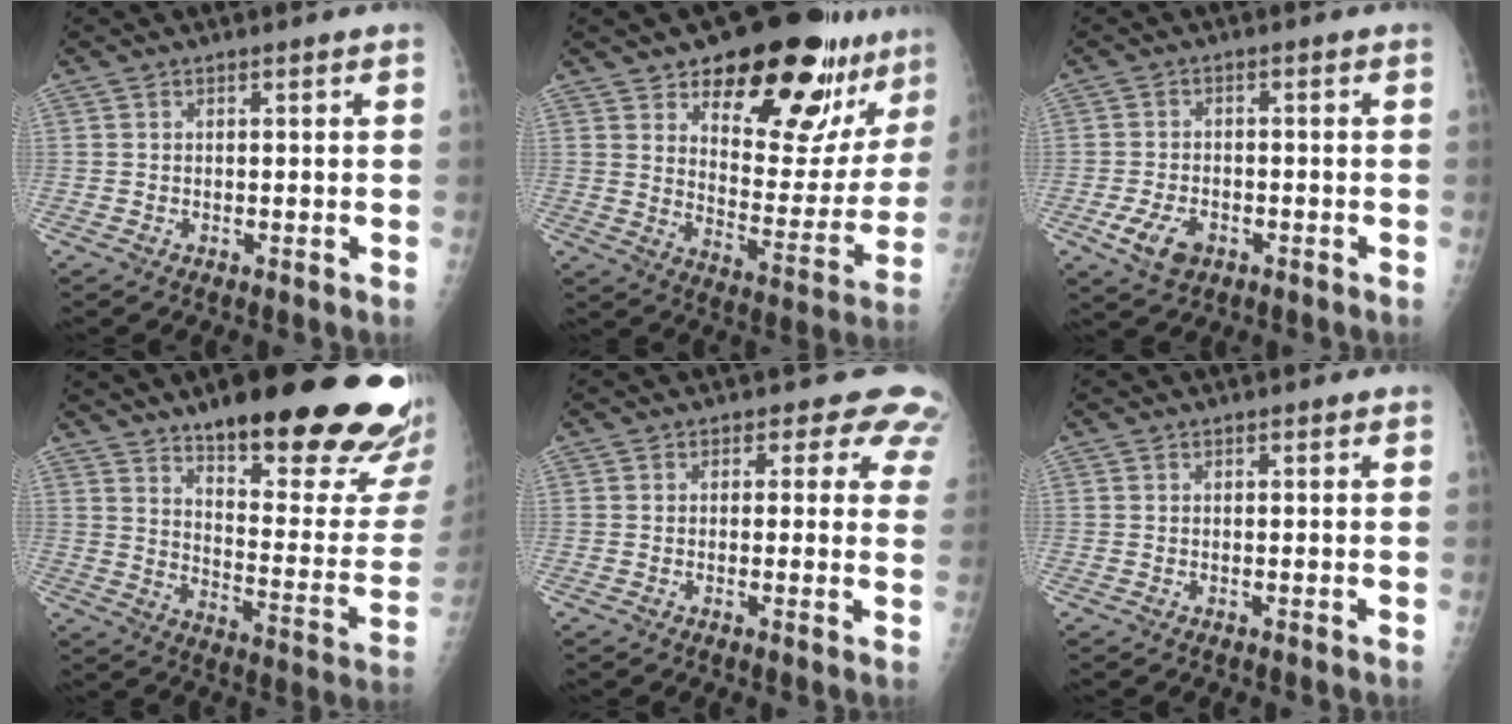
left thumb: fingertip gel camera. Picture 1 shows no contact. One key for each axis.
{"total": 24.3, "fx": 16.0, "fy": 10.3, "fz": 15.0, "tx": -0.149, "ty": -0.087, "tz": 0.228}
{"total": 6.0, "fx": -2.8, "fy": 3.8, "fz": 3.7, "tx": -0.067, "ty": 0.005, "tz": -0.047}
{"total": 30.3, "fx": 20.6, "fy": 7.7, "fz": 20.9, "tx": -0.223, "ty": -0.093, "tz": 0.285}
{"total": 6.8, "fx": 5.1, "fy": 4.0, "fz": 2.2, "tx": 0.019, "ty": -0.017, "tz": 0.031}
{"total": 0.5, "fx": 0.3, "fy": 0.3, "fz": 0.3, "tx": -0.002, "ty": -0.001, "tz": 0.001}